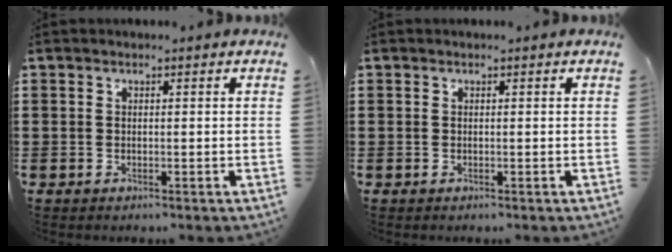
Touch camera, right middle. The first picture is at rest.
{"total": 0.0}